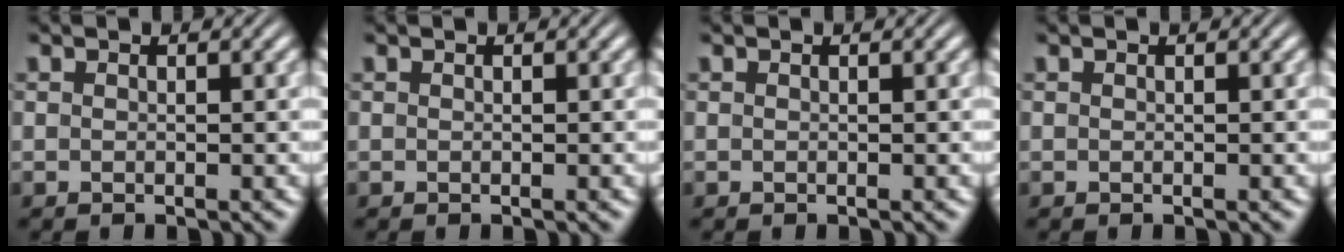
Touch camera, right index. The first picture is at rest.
{"total": 0.0}
{"total": 0.0}
{"total": 0.0}